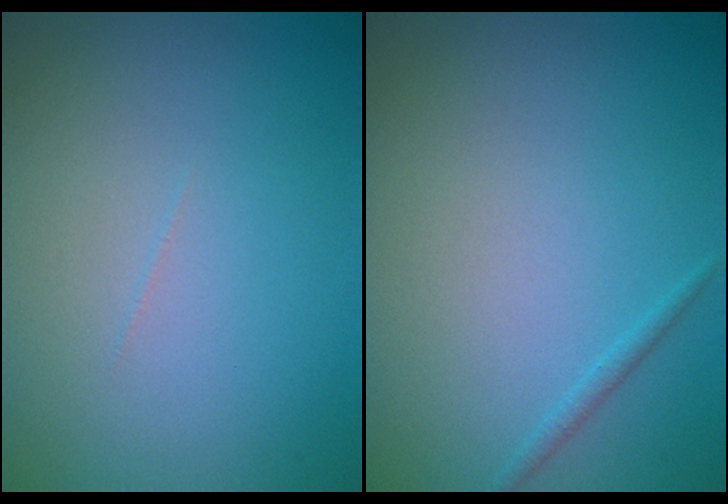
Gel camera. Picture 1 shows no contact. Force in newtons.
{"total": 0.6, "press": 0.6, "slide": 0.0}